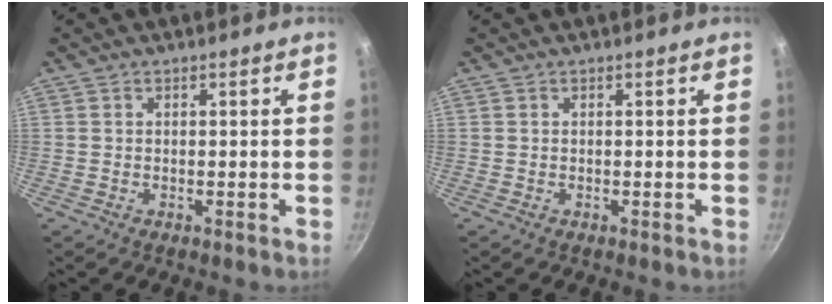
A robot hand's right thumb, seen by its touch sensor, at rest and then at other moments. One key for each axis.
{"total": 0.0}